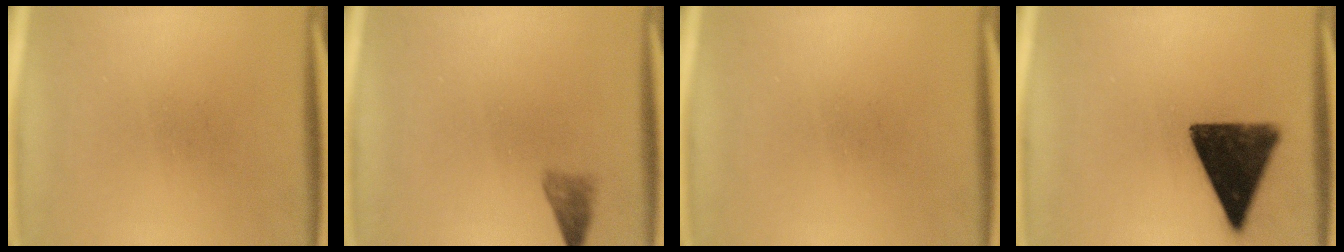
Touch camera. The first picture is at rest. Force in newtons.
{"total": 1.9}
{"total": 0.0}
{"total": 13.9}